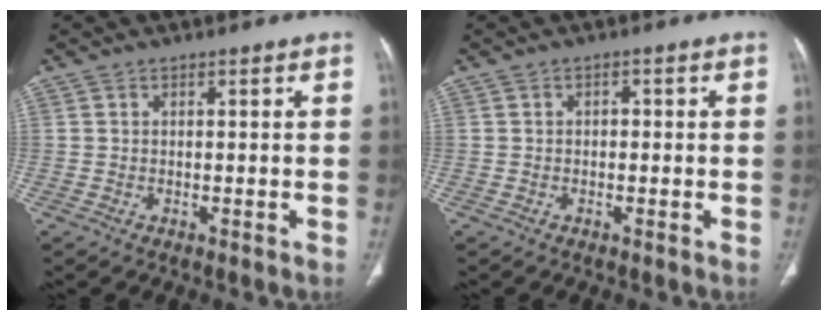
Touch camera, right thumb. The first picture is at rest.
{"total": 1.2, "force": [-0.1, 0.9, 0.8], "torque": [-0.005, 0.005, -0.005]}